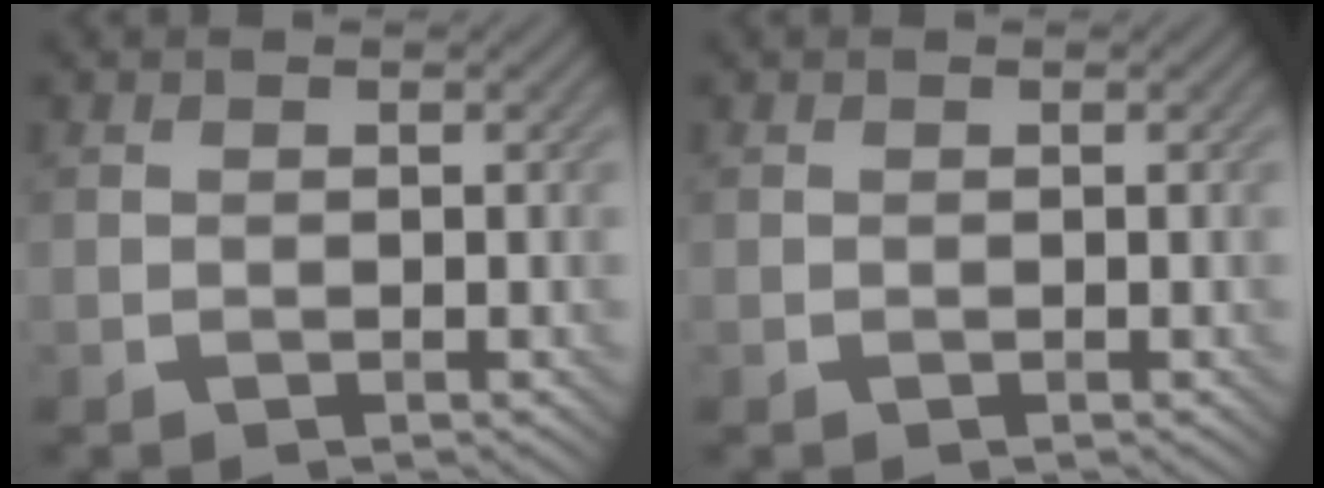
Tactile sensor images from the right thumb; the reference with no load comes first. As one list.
[{"total": 0.0}]